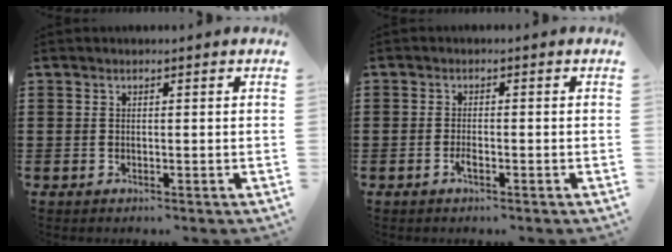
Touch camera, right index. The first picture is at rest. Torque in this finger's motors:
{"motor_torque": [1.22, 0.91, 0.08, 0.04]}